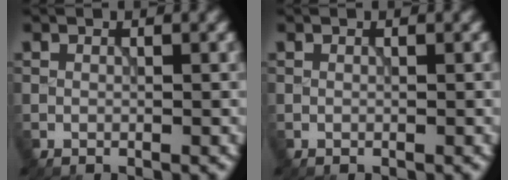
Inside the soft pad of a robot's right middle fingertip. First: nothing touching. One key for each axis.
{"total": 0.0}